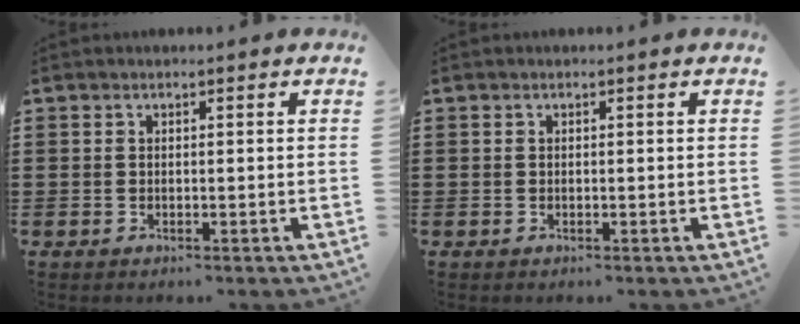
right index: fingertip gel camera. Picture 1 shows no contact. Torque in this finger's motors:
{"motor_torque": [-0.10, 0.33, 0.01, -0.01]}